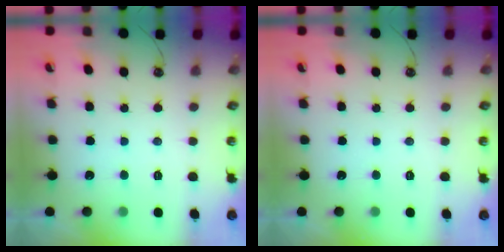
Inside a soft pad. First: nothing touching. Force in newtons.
{"total": 0.0}